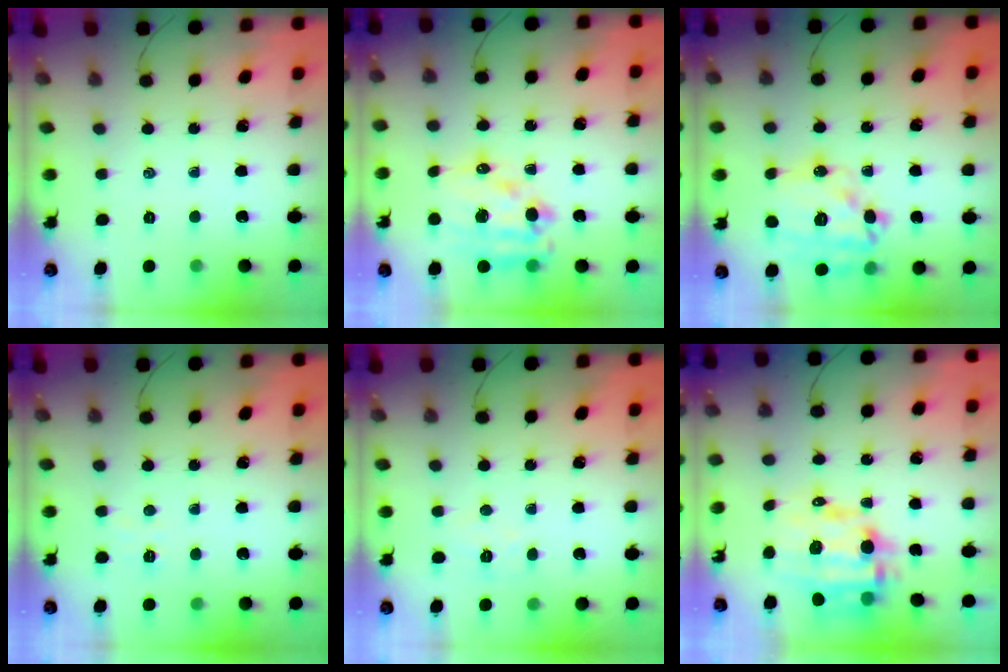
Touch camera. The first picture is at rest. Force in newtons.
{"total": 16.0, "press": 15.6, "slide": 3.5}
{"total": 18.1, "press": 17.9, "slide": 2.5}
{"total": 3.9, "press": 3.8, "slide": 1.0}
{"total": 4.6, "press": 4.5, "slide": 0.8}
{"total": 12.4, "press": 11.9, "slide": 3.5}